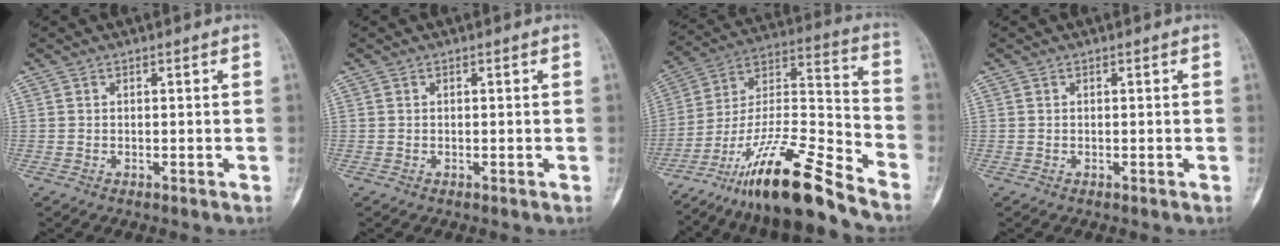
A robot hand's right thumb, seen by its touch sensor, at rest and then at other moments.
{"total": 0.0}
{"total": 21.2, "force": [-16.1, 3.1, 13.4], "torque": [-0.257, 0.078, -0.292]}
{"total": 0.0}